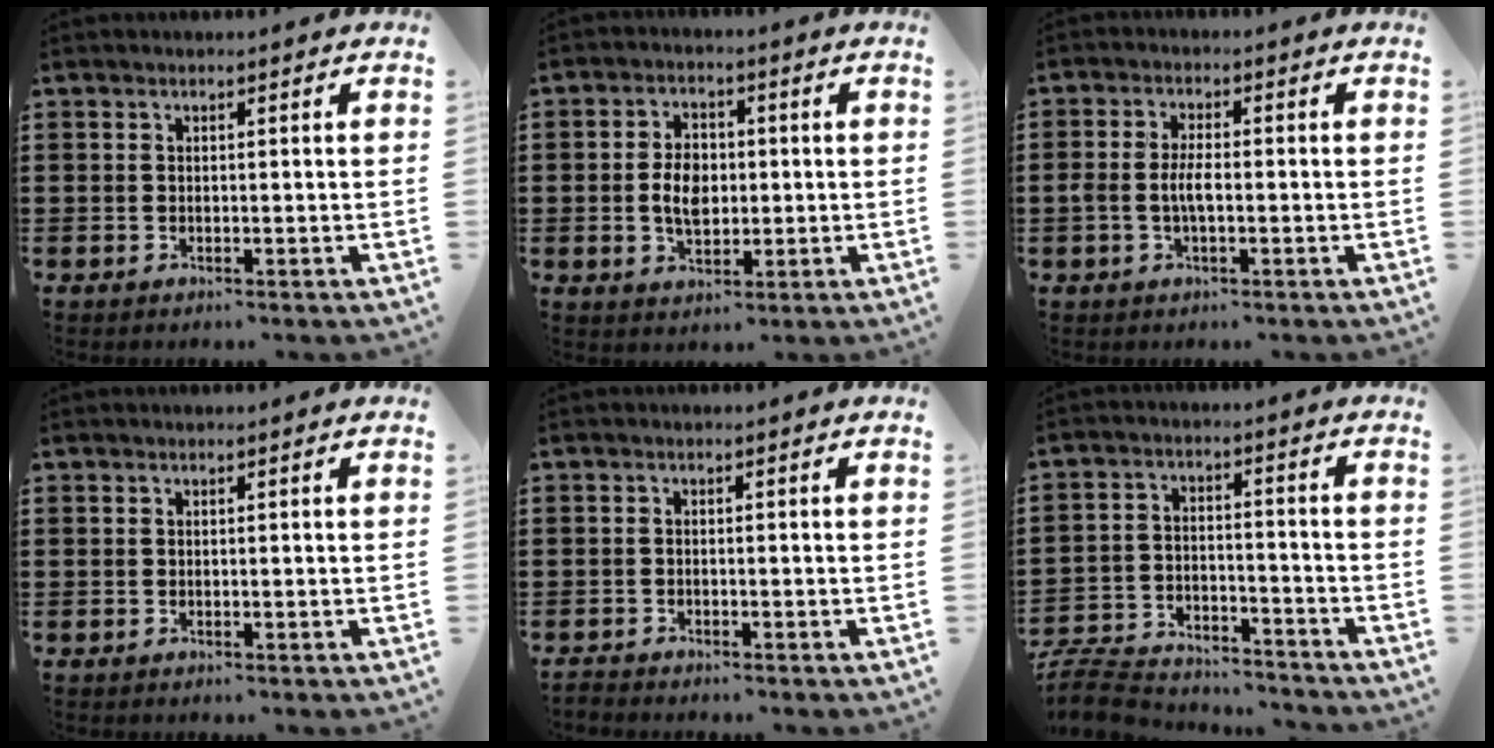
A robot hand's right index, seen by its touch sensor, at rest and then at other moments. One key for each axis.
{"total": 5.5, "fx": -0.2, "fy": 3.6, "fz": 4.2, "tx": -0.084, "ty": 0.005, "tz": -0.008}
{"total": 3.6, "fx": -0.7, "fy": 1.4, "fz": 3.3, "tx": -0.075, "ty": -0.001, "tz": -0.018}
{"total": 0.0}
{"total": 0.9, "fx": -0.8, "fy": -0.1, "fz": -0.3, "tx": 0.005, "ty": 0.004, "tz": -0.018}
{"total": 7.1, "fx": -6.9, "fy": 1.1, "fz": 1.0, "tx": -0.033, "ty": 0.014, "tz": -0.140}